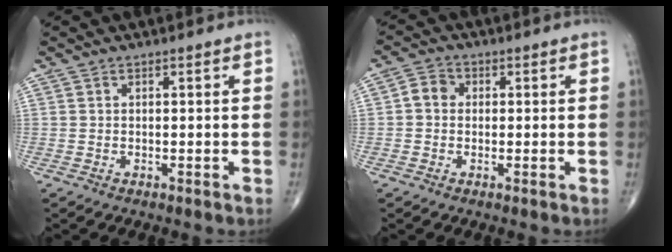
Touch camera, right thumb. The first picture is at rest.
{"total": 3.5, "force": [0.1, 3.0, 1.7], "torque": [-0.020, 0.010, -0.007]}